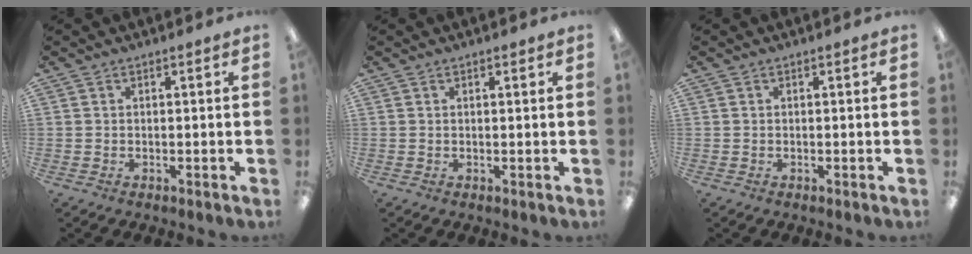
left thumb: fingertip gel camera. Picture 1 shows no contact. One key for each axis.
{"total": 0.9, "fx": 0.5, "fy": 0.2, "fz": 0.8, "tx": -0.008, "ty": -0.002, "tz": 0.006}
{"total": 0.0}